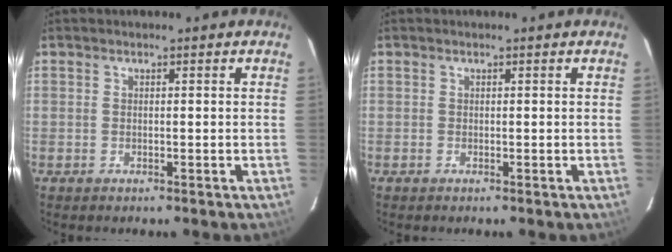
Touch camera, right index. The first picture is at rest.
{"total": 0.0}